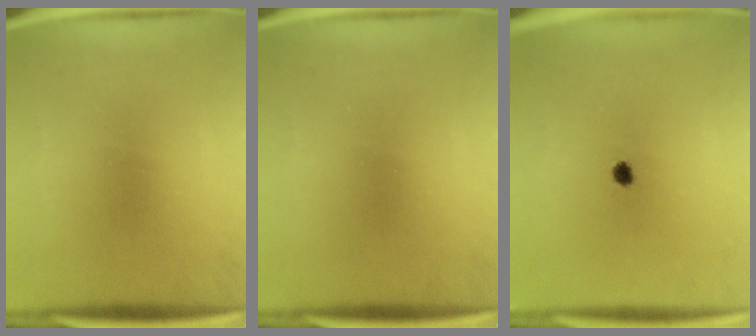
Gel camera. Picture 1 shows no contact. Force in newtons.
{"total": 0.0}
{"total": 1.8}